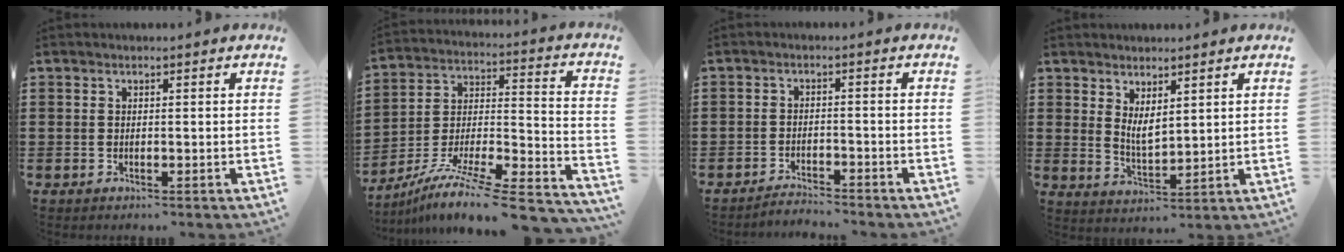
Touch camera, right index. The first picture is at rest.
{"total": 9.8, "force": [-7.9, 0.5, 5.7], "torque": [-0.097, -0.004, -0.157]}
{"total": 2.7, "force": [-2.7, -0.1, -0.2], "torque": [-0.005, 0.000, -0.057]}
{"total": 3.5, "force": [1.9, 1.5, 2.5], "torque": [-0.053, 0.000, 0.036]}